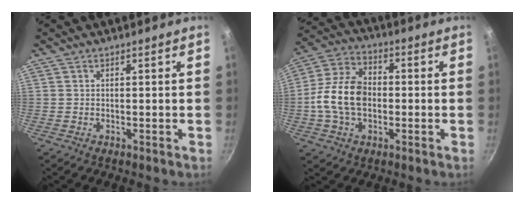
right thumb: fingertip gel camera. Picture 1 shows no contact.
{"total": 13.1, "force": [-1.3, 8.9, 9.5], "torque": [-0.164, 0.028, -0.039]}